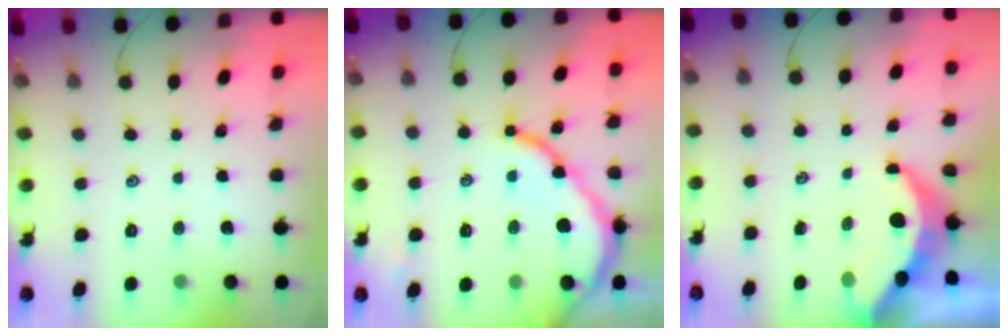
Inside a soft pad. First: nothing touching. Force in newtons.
{"total": 11.9, "press": 11.8, "slide": 1.1}
{"total": 6.5, "press": 6.4, "slide": 0.9}